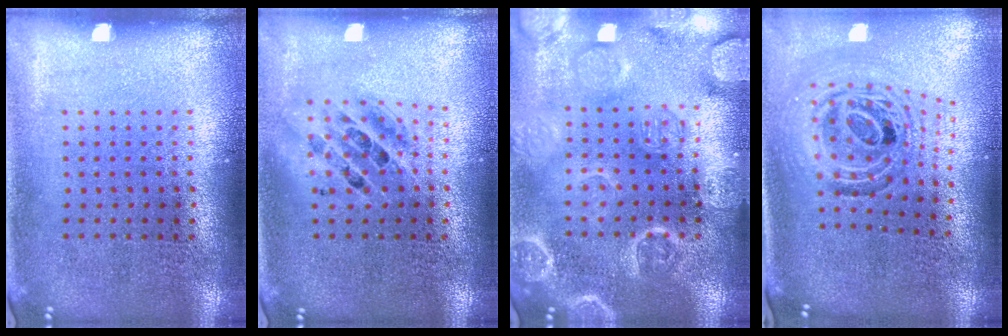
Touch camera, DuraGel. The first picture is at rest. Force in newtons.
{"total": 1.4, "press": 1.3, "slide": 0.7}
{"total": 3.5, "press": 3.5, "slide": 0.4}
{"total": 1.5, "press": 1.2, "slide": 0.8}